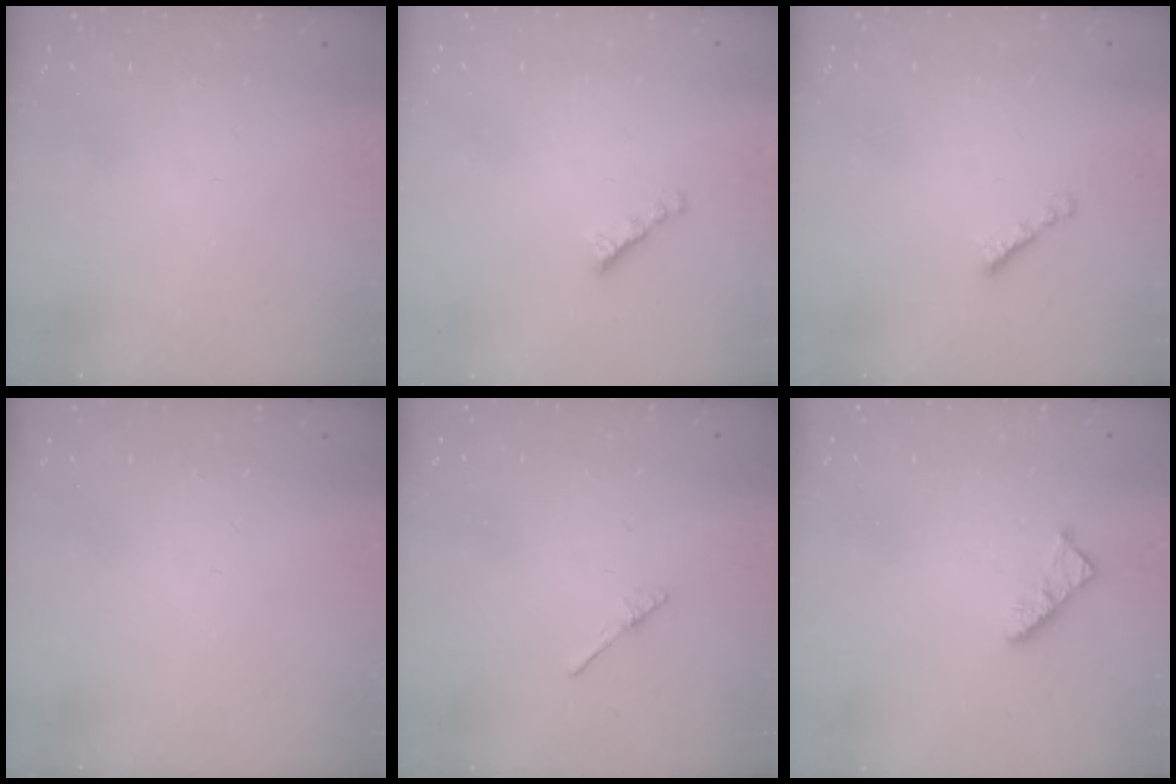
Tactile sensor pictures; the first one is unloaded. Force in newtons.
{"total": 2.7, "press": 2.6, "slide": 0.8}
{"total": 1.8, "press": 1.7, "slide": 0.6}
{"total": 0.0}
{"total": 2.0, "press": 2.0, "slide": 0.2}
{"total": 5.2, "press": 5.2, "slide": 0.6}